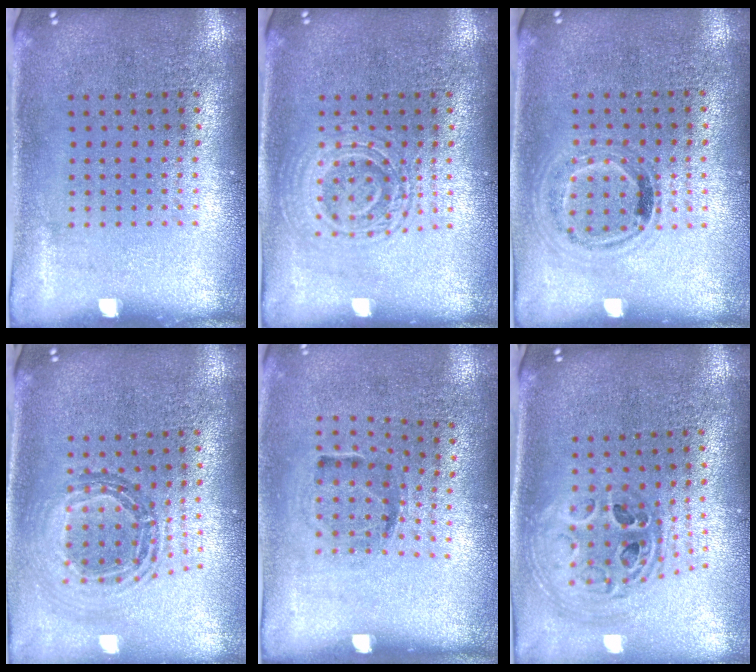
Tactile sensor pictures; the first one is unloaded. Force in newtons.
{"total": 2.7, "press": 2.7, "slide": 0.5}
{"total": 0.9, "press": 0.9, "slide": 0.3}
{"total": 0.9, "press": 0.9, "slide": 0.2}
{"total": 1.1, "press": 0.8, "slide": 0.8}
{"total": 1.2, "press": 1.1, "slide": 0.5}